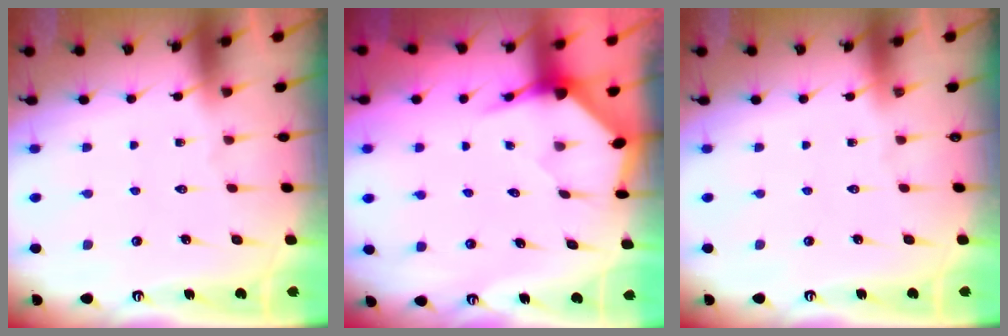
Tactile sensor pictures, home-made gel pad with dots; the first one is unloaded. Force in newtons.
{"total": 3.5, "press": 3.5, "slide": 0.4}
{"total": 0.0}